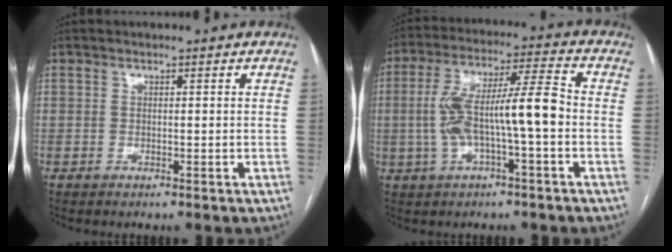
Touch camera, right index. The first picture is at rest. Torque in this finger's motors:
{"motor_torque": [0.56, 0.00, 0.34, 0.21]}